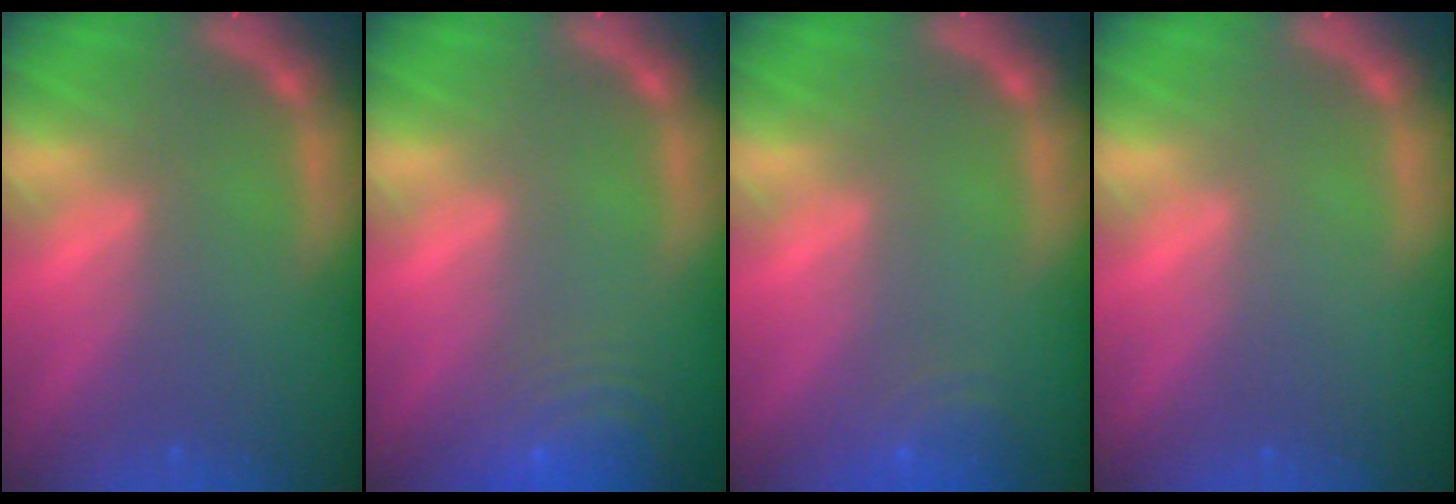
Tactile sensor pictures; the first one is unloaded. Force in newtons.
{"total": 8.5}
{"total": 3.5}
{"total": 0.0}